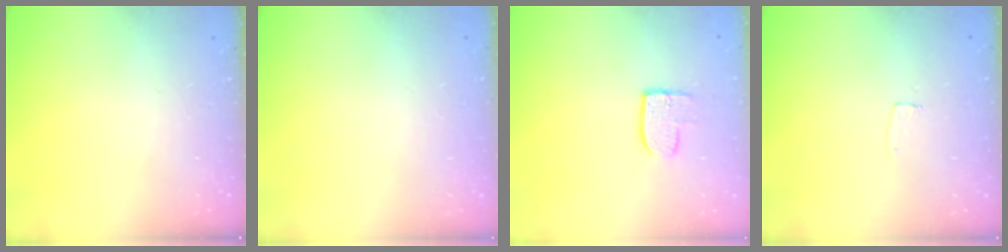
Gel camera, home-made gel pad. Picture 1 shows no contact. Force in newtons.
{"total": 0.0}
{"total": 7.4, "press": 7.4, "slide": 0.2}
{"total": 3.0, "press": 3.0, "slide": 0.2}